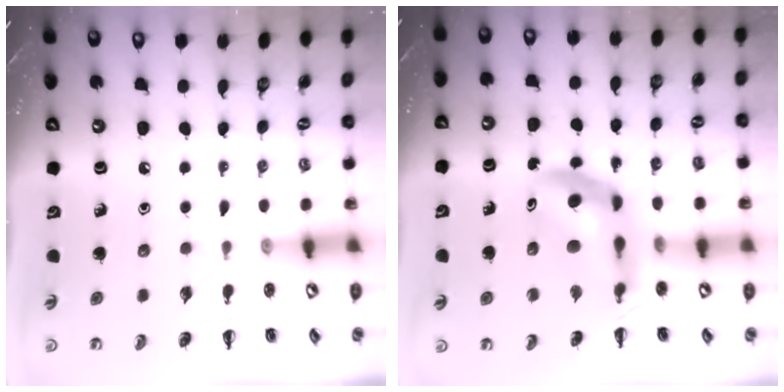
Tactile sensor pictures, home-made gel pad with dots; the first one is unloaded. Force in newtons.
{"total": 12.4, "press": 11.7, "slide": 4.0}